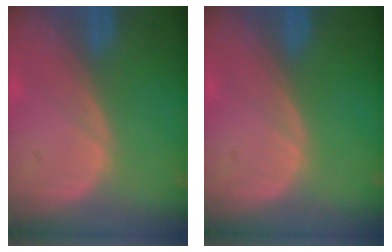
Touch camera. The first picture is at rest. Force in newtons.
{"total": 0.0}